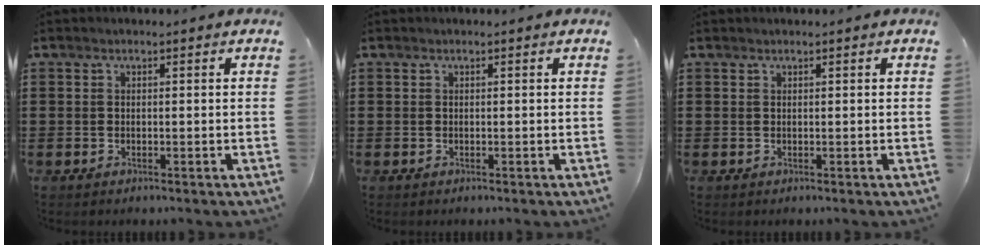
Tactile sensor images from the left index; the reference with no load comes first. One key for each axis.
{"total": 0.0}
{"total": 0.0}